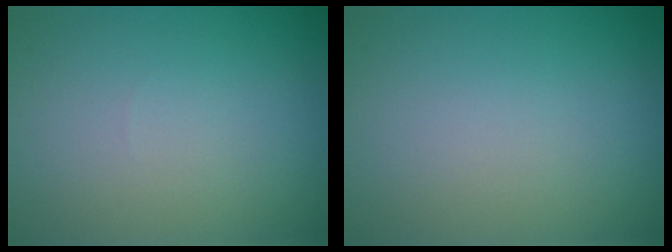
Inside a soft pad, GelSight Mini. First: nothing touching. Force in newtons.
{"total": 0.0}